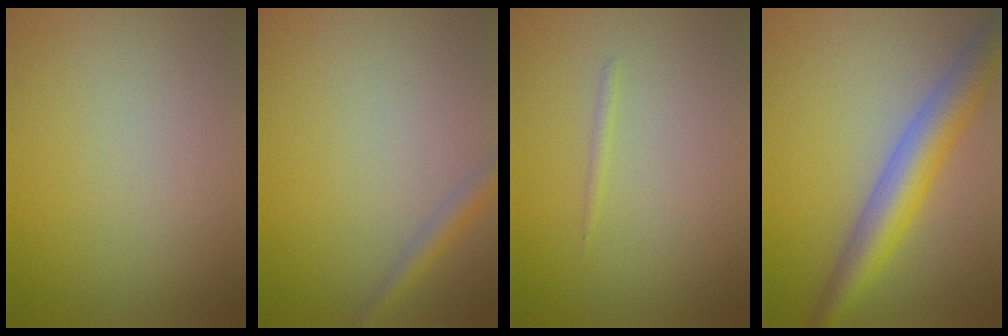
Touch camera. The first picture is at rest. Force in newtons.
{"total": 1.7, "press": 1.7, "slide": 0.1}
{"total": 0.5, "press": 0.5, "slide": 0.1}
{"total": 5.9, "press": 5.9, "slide": 0.2}